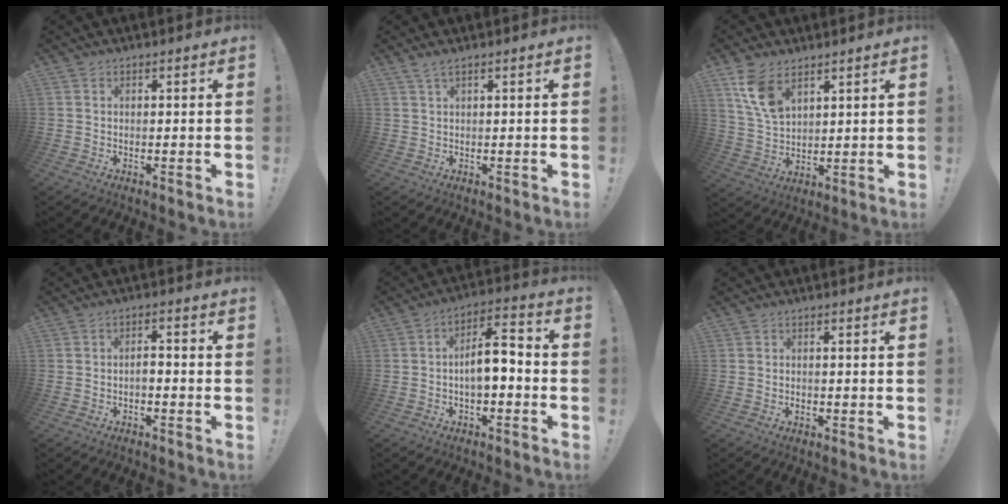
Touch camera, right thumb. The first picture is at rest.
{"total": 2.1, "force": [1.4, 0.3, 1.5], "torque": [-0.035, -0.002, 0.026]}
{"total": 10.0, "force": [6.2, 5.5, 5.7], "torque": [-0.109, -0.027, 0.118]}
{"total": 2.7, "force": [-1.4, 0.9, 2.1], "torque": [-0.034, 0.004, -0.026]}
{"total": 9.0, "force": [-1.3, 3.6, 8.1], "torque": [-0.120, 0.008, -0.022]}
{"total": 0.6, "force": [-0.4, 0.2, 0.3], "torque": [-0.004, -0.001, -0.007]}